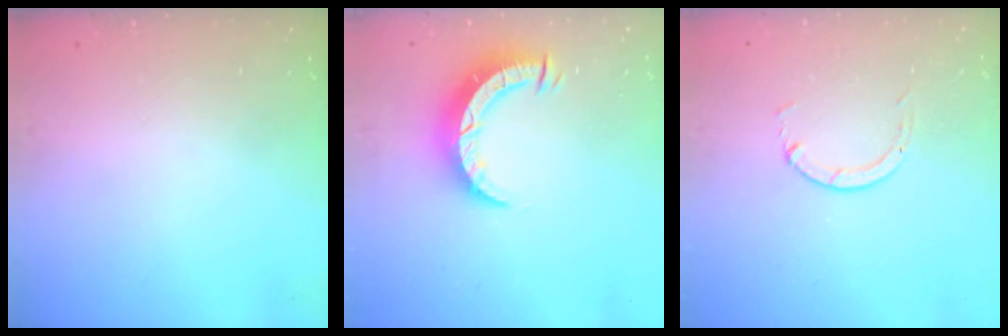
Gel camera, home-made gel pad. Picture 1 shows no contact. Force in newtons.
{"total": 7.9, "press": 7.8, "slide": 0.6}
{"total": 1.3, "press": 1.2, "slide": 0.3}